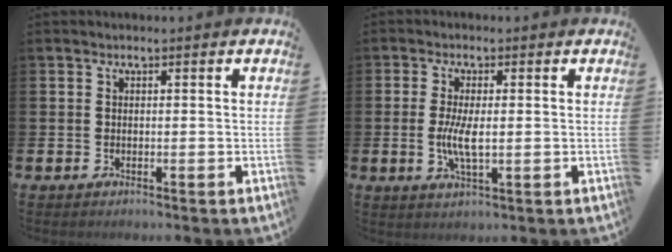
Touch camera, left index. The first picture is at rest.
{"total": 4.4, "force": [0.0, 1.5, 4.2], "torque": [-0.061, -0.003, -0.004]}